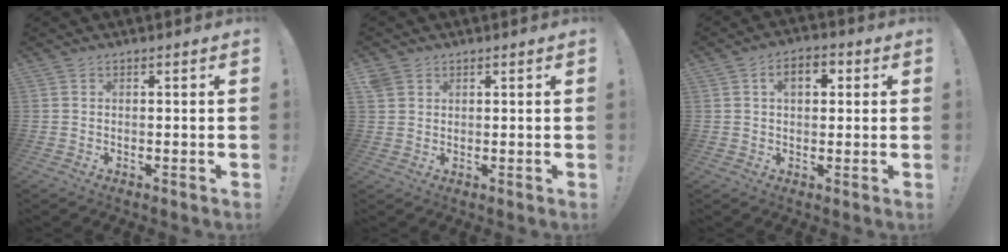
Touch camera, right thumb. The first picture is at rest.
{"total": 3.0, "force": [1.9, 2.1, 1.1], "torque": [-0.022, -0.002, 0.038]}
{"total": 6.2, "force": [1.6, 3.9, 4.5], "torque": [-0.062, 0.005, 0.024]}